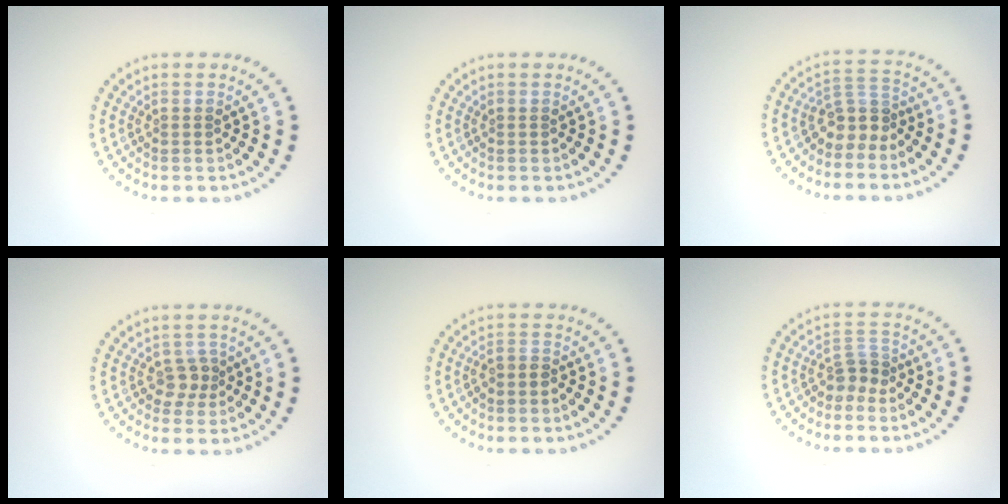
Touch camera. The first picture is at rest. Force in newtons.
{"total": 0.0}
{"total": 2.8, "press": 2.1, "slide": 1.9}
{"total": 1.6, "press": 1.3, "slide": 1.0}
{"total": 0.9, "press": 0.6, "slide": 0.6}
{"total": 1.9, "press": 1.4, "slide": 1.3}